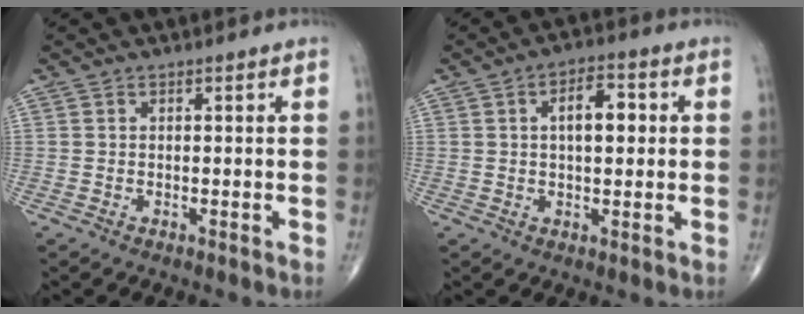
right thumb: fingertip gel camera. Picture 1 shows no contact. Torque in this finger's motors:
{"motor_torque": [0.55, 2.11, 0.89, 0.11, 0.00]}